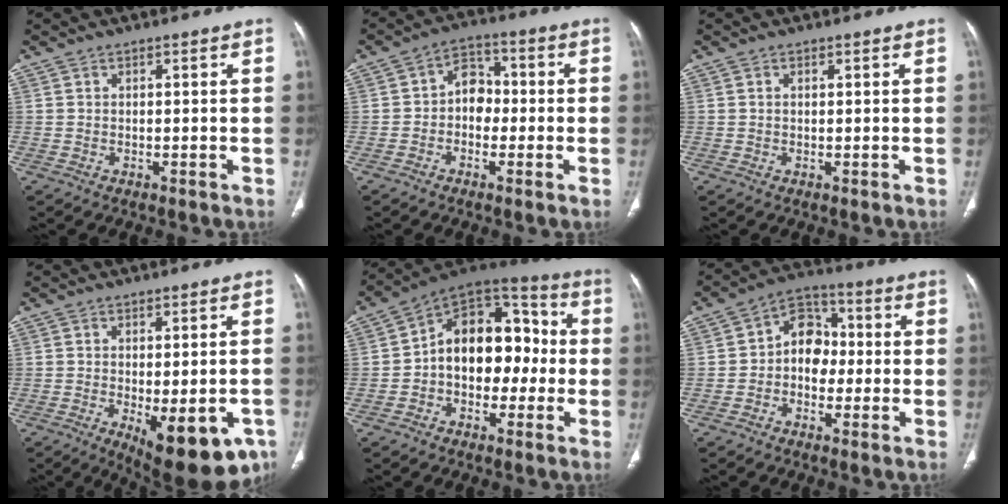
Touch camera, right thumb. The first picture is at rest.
{"total": 6.3, "force": [-0.7, 4.9, 4.0], "torque": [-0.030, 0.027, -0.027]}
{"total": 0.5, "force": [0.2, 0.3, 0.4], "torque": [-0.011, 0.001, 0.003]}
{"total": 14.8, "force": [-6.3, 6.2, 11.8], "torque": [-0.113, 0.001, -0.069]}
{"total": 16.7, "force": [-1.3, 11.2, 12.2], "torque": [-0.135, 0.056, -0.034]}
{"total": 9.1, "force": [-0.4, 6.9, 5.9], "torque": [-0.053, 0.029, -0.023]}